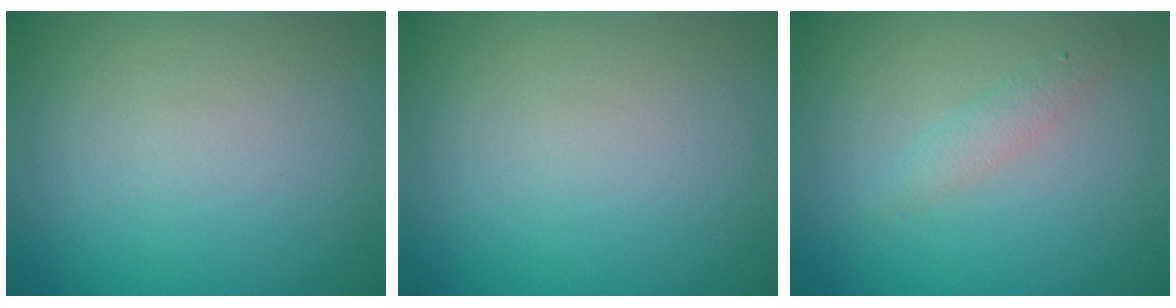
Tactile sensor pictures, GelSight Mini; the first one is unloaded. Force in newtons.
{"total": 0.0}
{"total": 1.3, "press": 1.3, "slide": 0.0}